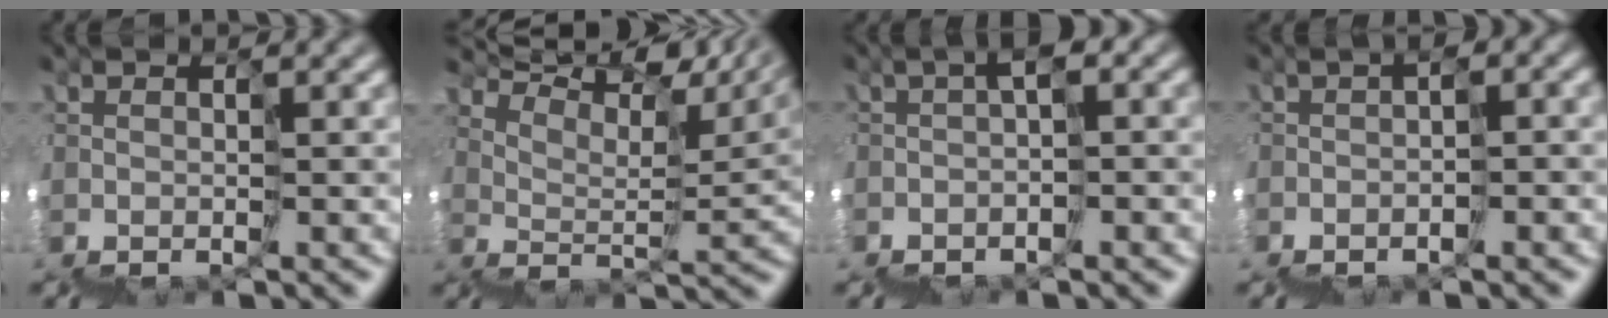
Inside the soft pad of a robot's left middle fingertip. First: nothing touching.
{"total": 11.5, "force": [11.5, 0.1, 1.4], "torque": [-0.037, 0.058, 0.184]}
{"total": 1.9, "force": [-1.7, -0.5, 0.7], "torque": [-0.022, -0.002, -0.037]}
{"total": 2.4, "force": [-2.2, 0.3, 1.1], "torque": [-0.016, -0.007, -0.033]}